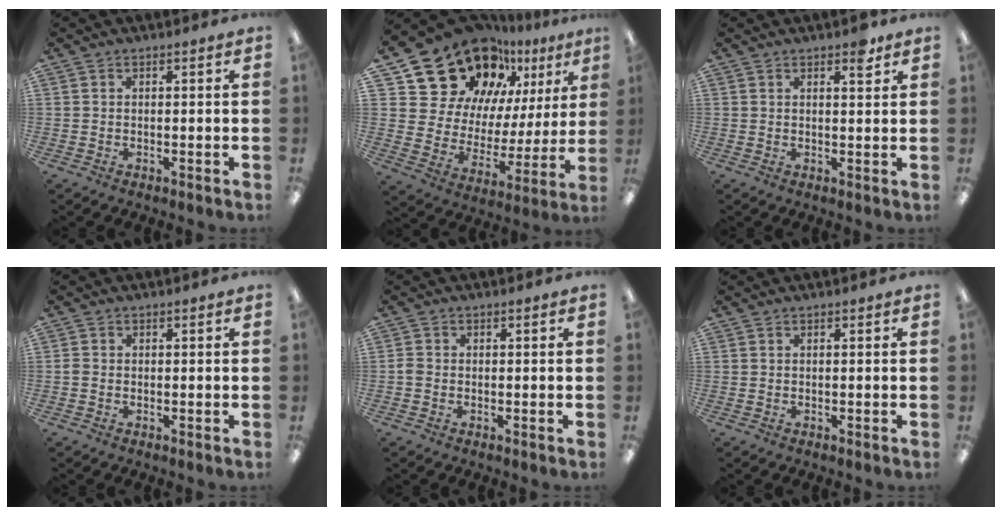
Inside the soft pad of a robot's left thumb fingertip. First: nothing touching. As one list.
[{"total": 22.5, "force": [17.2, 12.3, 7.4], "torque": [-0.133, -0.124, 0.323]}, {"total": 3.7, "force": [2.5, 1.4, 2.4], "torque": [-0.019, -0.012, 0.037]}, {"total": 0.9, "force": [-0.3, 0.6, 0.5], "torque": [-0.011, 0.004, -0.006]}, {"total": 1.2, "force": [-0.5, 0.9, 0.7], "torque": [-0.013, 0.003, -0.010]}, {"total": 0.0}]